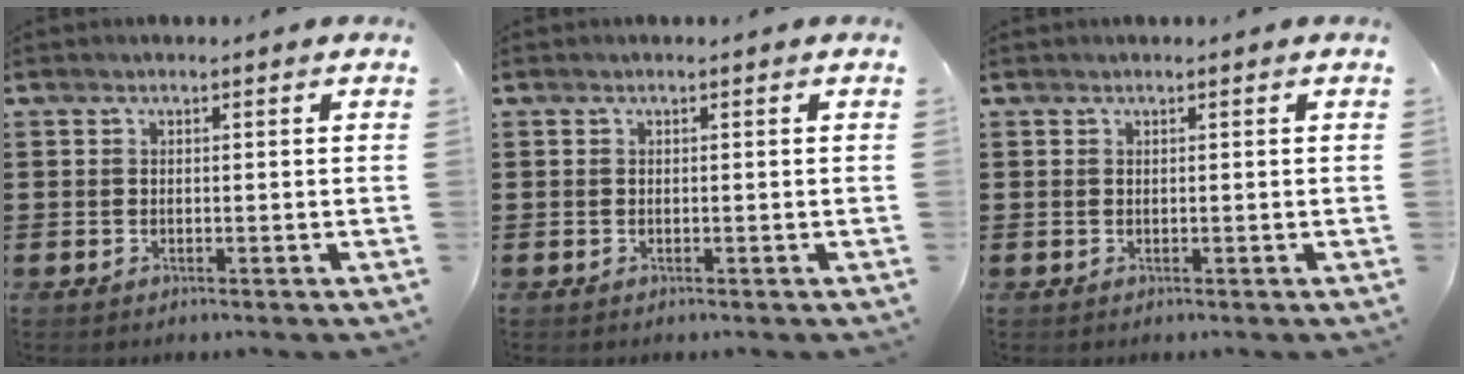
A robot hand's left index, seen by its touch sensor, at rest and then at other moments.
{"total": 0.0}
{"total": 0.0}